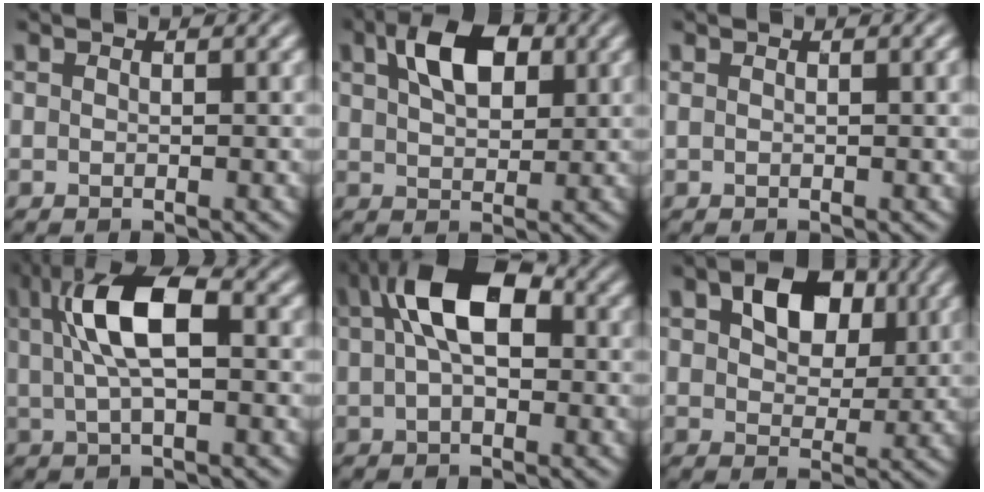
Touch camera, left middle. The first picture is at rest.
{"total": 5.5, "force": [2.2, 3.1, 4.1], "torque": [-0.080, 0.008, 0.038]}
{"total": 1.4, "force": [0.5, 0.5, 1.2], "torque": [-0.013, 0.002, 0.005]}
{"total": 7.1, "force": [1.2, 2.6, 6.5], "torque": [-0.135, 0.013, 0.020]}
{"total": 7.6, "force": [1.8, 4.0, 6.2], "torque": [-0.117, 0.019, 0.025]}
{"total": 5.3, "force": [2.0, 3.6, 3.5], "torque": [-0.071, 0.000, 0.027]}